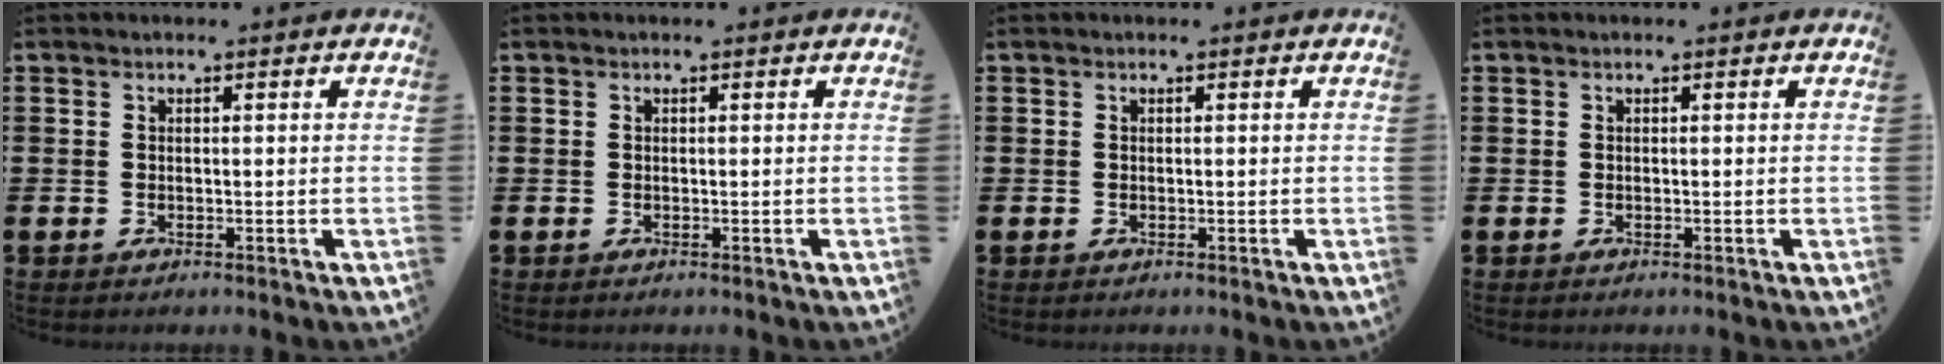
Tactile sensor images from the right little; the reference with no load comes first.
{"total": 0.0}
{"total": 0.0}
{"total": 0.0}